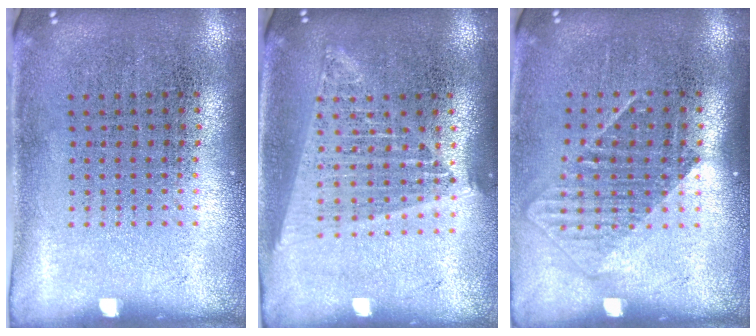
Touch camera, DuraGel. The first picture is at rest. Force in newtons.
{"total": 1.8, "press": 1.6, "slide": 0.8}
{"total": 1.3, "press": 0.9, "slide": 0.8}